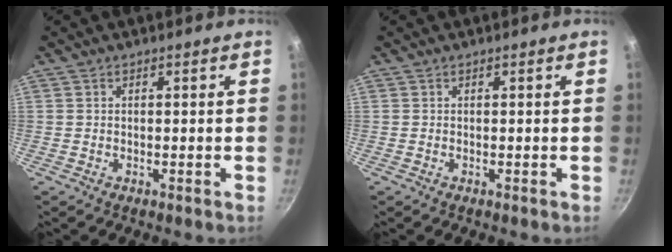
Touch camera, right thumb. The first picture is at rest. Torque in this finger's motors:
{"motor_torque": [0.06, -0.10, 0.05, 0.70, 0.08]}